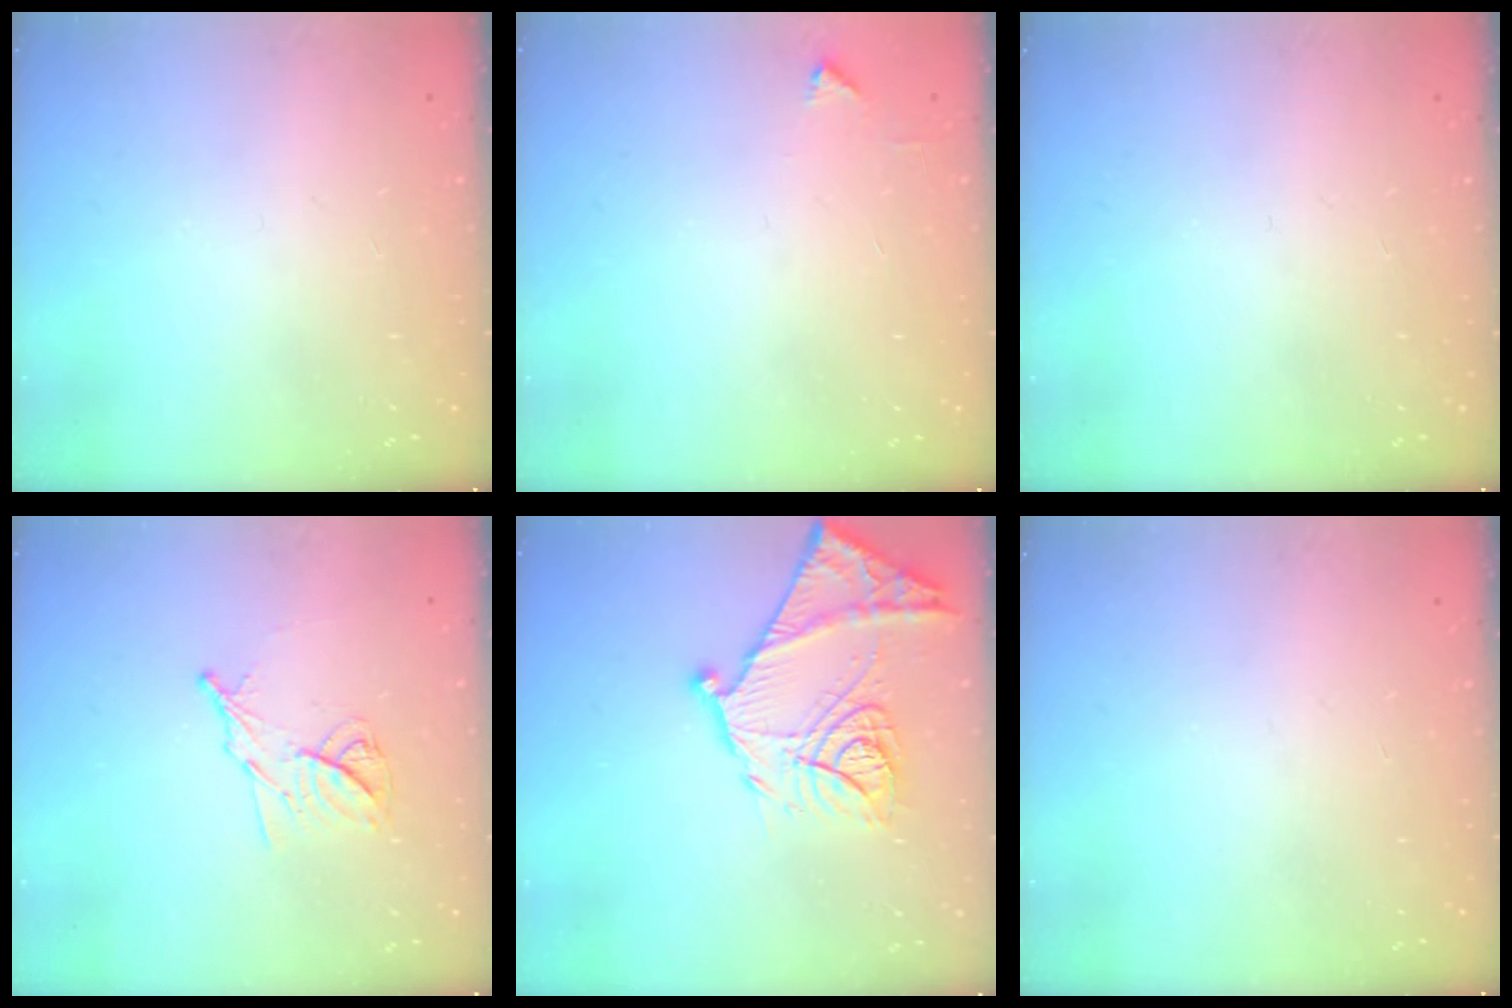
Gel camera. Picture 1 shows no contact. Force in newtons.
{"total": 2.1, "press": 2.1, "slide": 0.3}
{"total": 0.0}
{"total": 10.0, "press": 10.0, "slide": 0.1}
{"total": 20.5, "press": 20.5, "slide": 1.8}
{"total": 0.0}